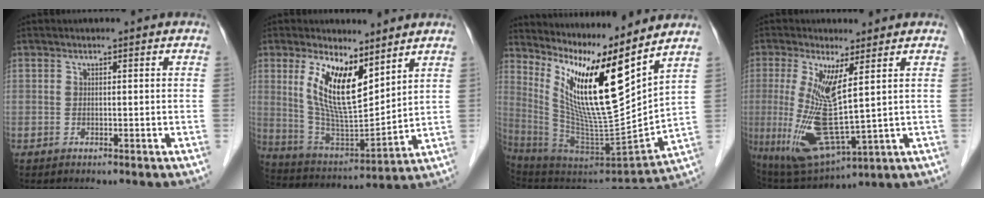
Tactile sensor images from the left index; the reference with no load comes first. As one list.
[{"total": 12.4, "force": [6.3, 3.7, 10.0], "torque": [-0.199, -0.003, 0.130]}, {"total": 17.8, "force": [10.4, 1.5, 14.4], "torque": [-0.266, -0.022, 0.193]}, {"total": 11.8, "force": [1.2, 2.2, 11.6], "torque": [-0.243, -0.022, 0.036]}]